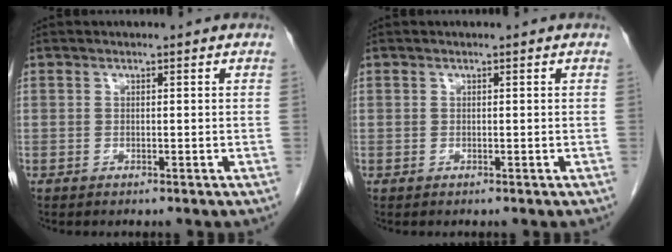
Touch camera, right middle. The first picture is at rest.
{"total": 0.0}